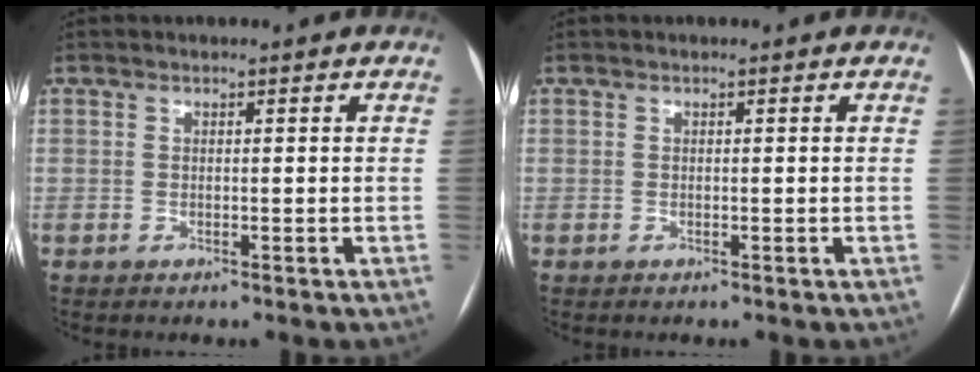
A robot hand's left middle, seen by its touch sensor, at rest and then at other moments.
{"total": 0.0}